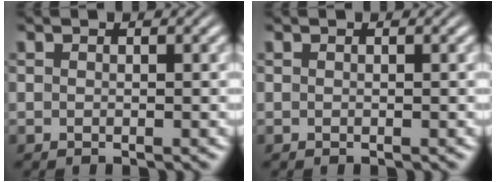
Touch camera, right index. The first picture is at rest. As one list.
[{"total": 0.0}]